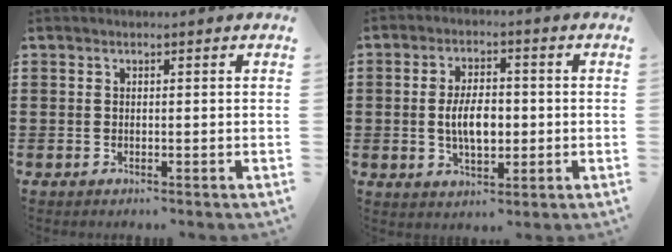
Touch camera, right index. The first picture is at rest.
{"total": 5.9, "force": [-0.4, 3.0, 5.1], "torque": [-0.085, -0.001, -0.014]}